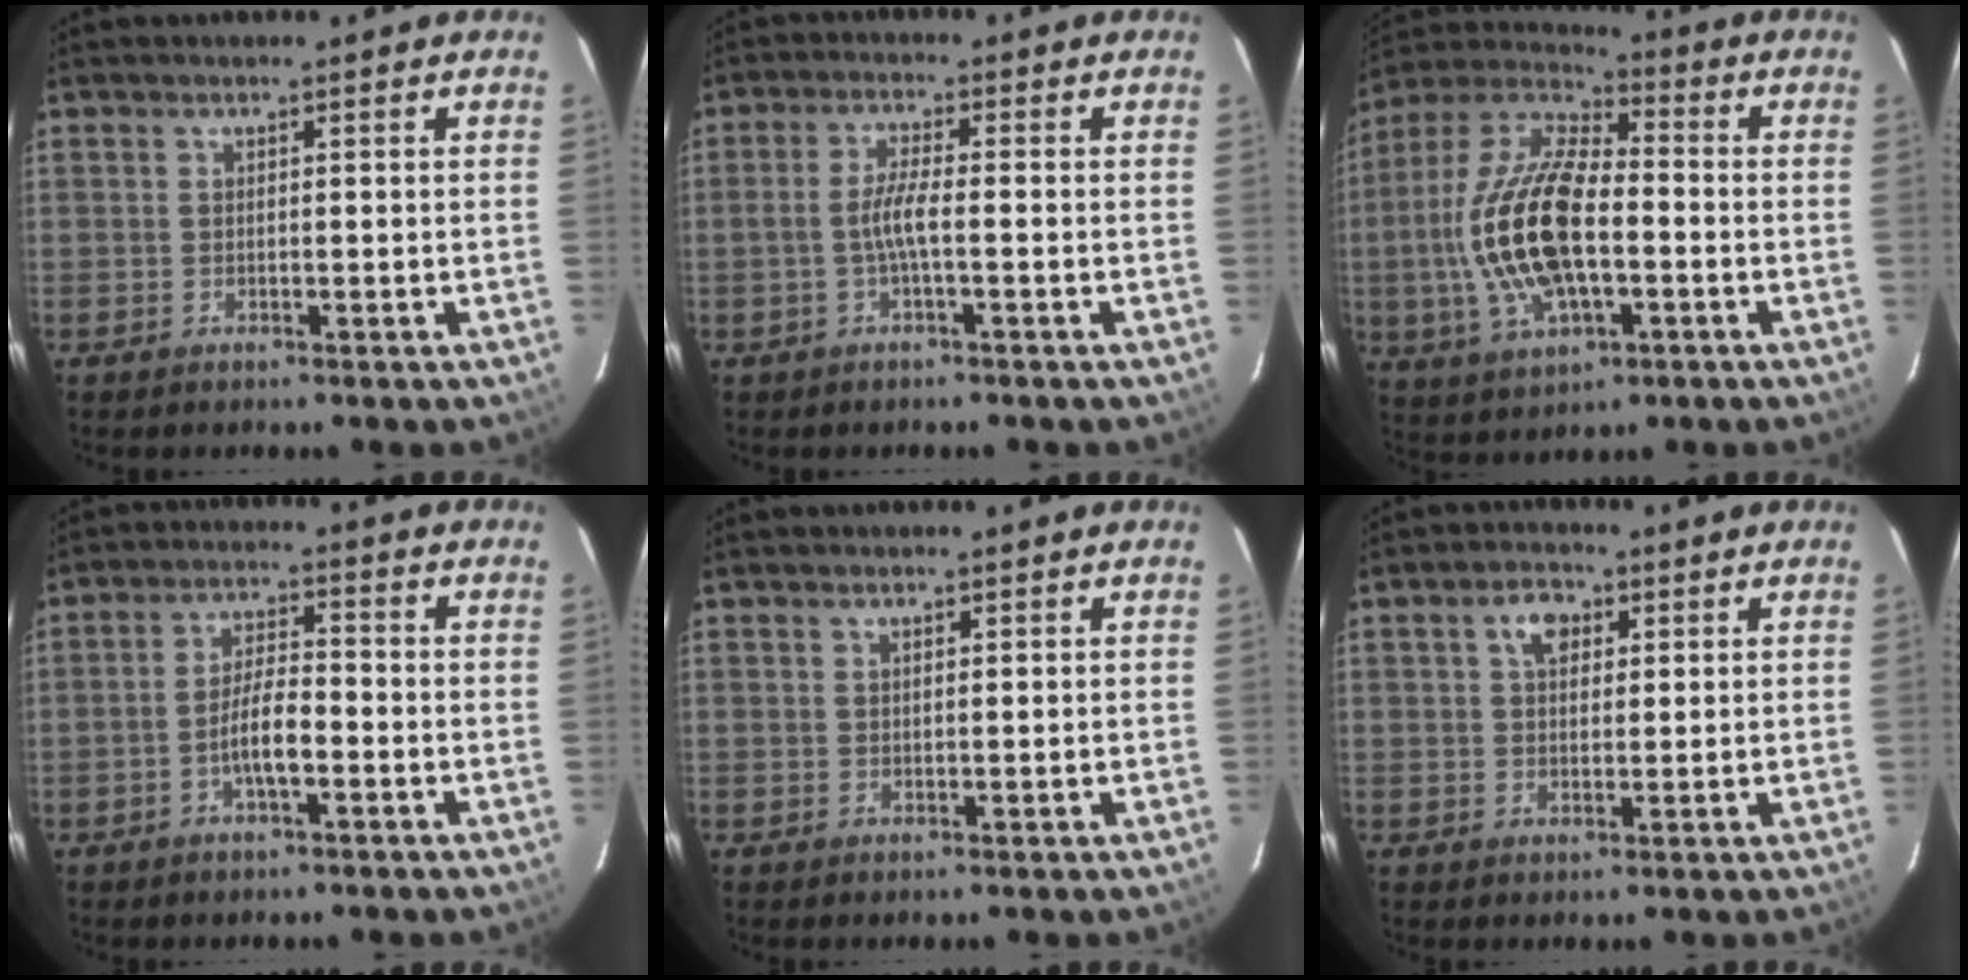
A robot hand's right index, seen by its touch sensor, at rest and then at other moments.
{"total": 4.1, "force": [-1.1, 0.2, 3.9], "torque": [-0.081, 0.003, -0.020]}
{"total": 19.9, "force": [-2.9, 9.1, 17.4], "torque": [-0.364, 0.002, -0.056]}
{"total": 6.0, "force": [-2.2, 1.6, 5.3], "torque": [-0.105, 0.007, -0.040]}
{"total": 0.9, "force": [0.7, 0.4, 0.4], "torque": [-0.005, 0.002, 0.012]}
{"total": 4.4, "force": [1.7, 2.9, 2.8], "torque": [-0.043, 0.014, 0.030]}